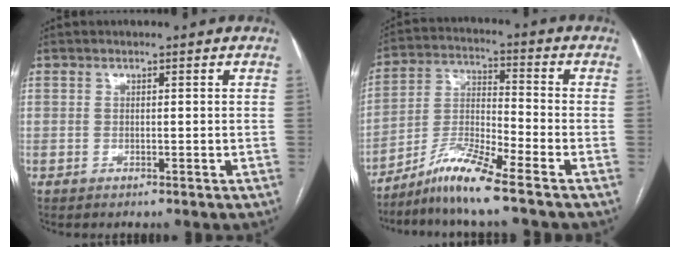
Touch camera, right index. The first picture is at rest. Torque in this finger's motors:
{"motor_torque": [-0.34, -0.32, -0.30, -0.09]}